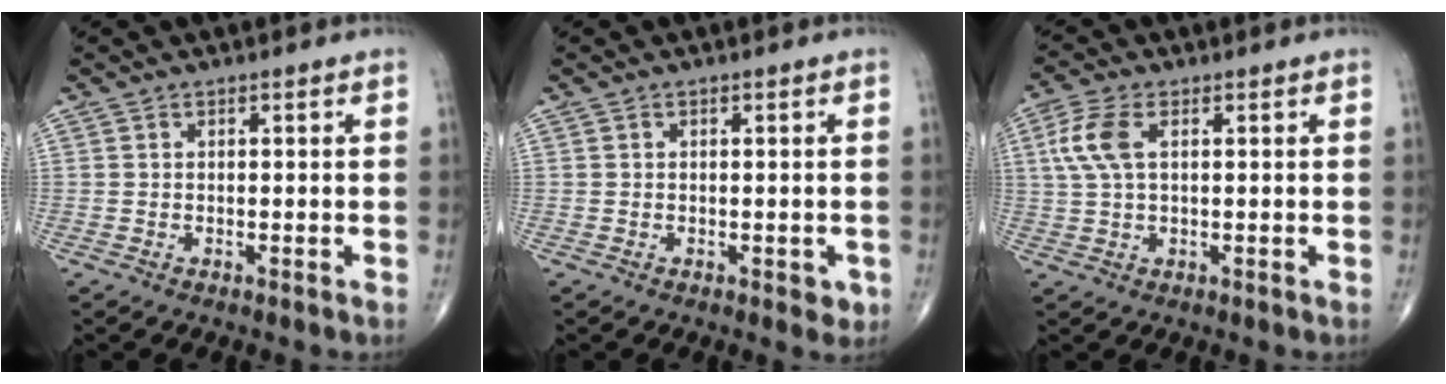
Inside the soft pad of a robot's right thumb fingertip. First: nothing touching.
{"total": 1.9, "force": [-0.5, 1.2, 1.4], "torque": [0.000, 0.000, -0.006]}
{"total": 6.6, "force": [1.7, 3.3, 5.5], "torque": [-0.141, 0.013, 0.033]}